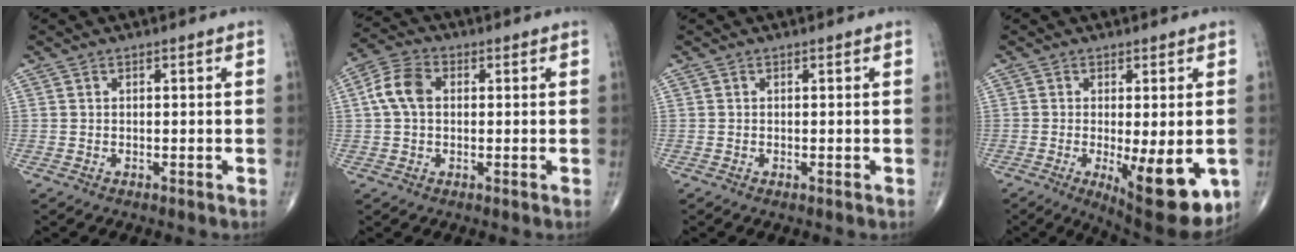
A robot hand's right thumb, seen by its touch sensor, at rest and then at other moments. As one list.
[{"total": 6.9, "force": [0.8, 4.7, 4.9], "torque": [-0.100, 0.020, 0.009]}, {"total": 0.0}, {"total": 14.1, "force": [-3.7, 4.5, 12.8], "torque": [-0.162, -0.025, -0.039]}]